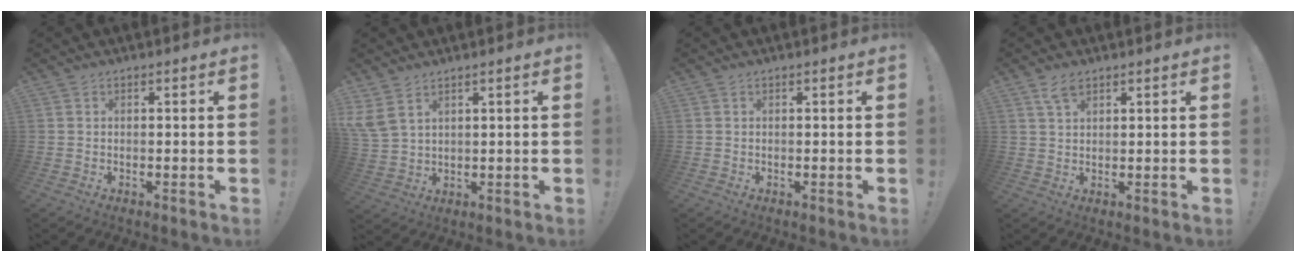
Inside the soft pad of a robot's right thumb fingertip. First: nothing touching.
{"total": 6.5, "force": [4.1, 3.4, 3.7], "torque": [-0.089, -0.017, 0.080]}
{"total": 0.0}
{"total": 4.1, "force": [2.6, 1.9, 2.5], "torque": [-0.043, -0.009, 0.047]}